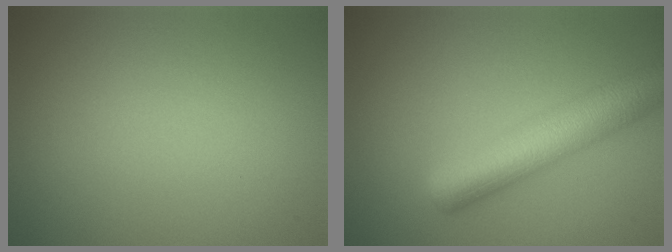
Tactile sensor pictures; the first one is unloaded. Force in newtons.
{"total": 6.6, "press": 6.6, "slide": 0.2}